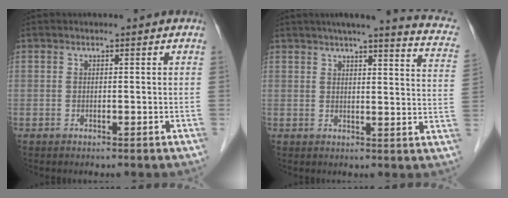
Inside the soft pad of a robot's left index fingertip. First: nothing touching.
{"total": 15.4, "force": [12.1, 1.2, 9.5], "torque": [-0.125, -0.008, 0.126]}